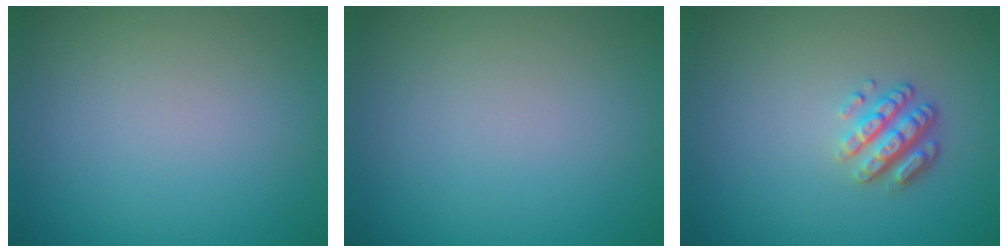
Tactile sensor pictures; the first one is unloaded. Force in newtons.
{"total": 0.0}
{"total": 2.9, "press": 2.4, "slide": 1.7}